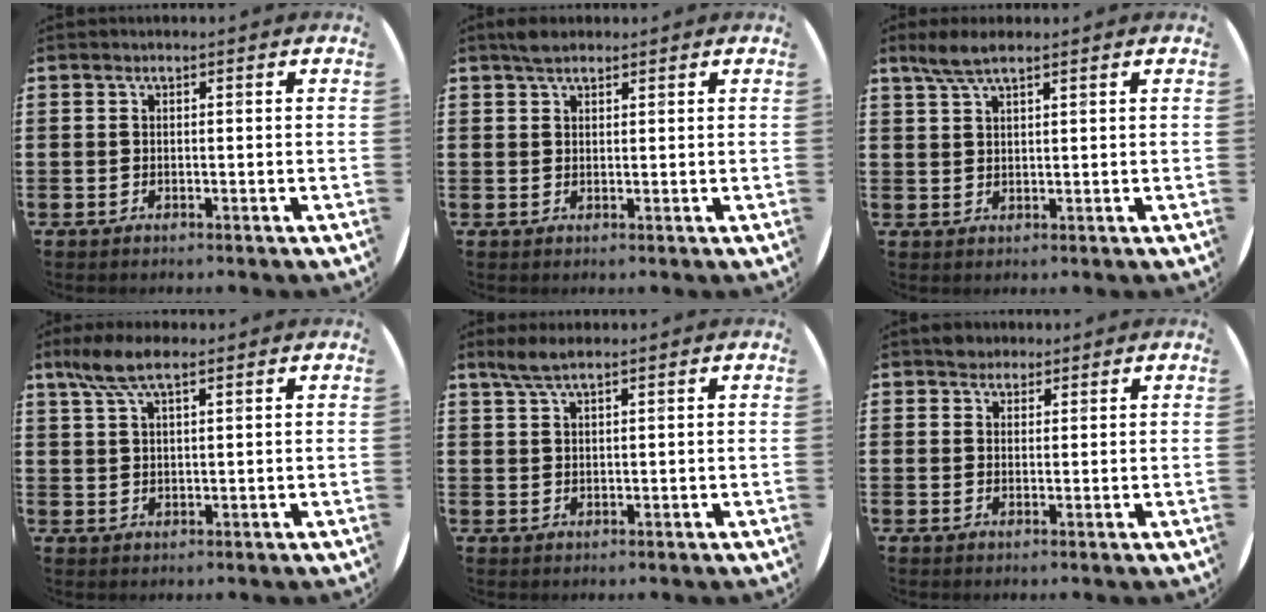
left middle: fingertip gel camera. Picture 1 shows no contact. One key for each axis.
{"total": 2.1, "fx": 1.8, "fy": 0.8, "fz": 0.8, "tx": -0.011, "ty": 0.002, "tz": 0.031}
{"total": 3.6, "fx": 2.7, "fy": 0.7, "fz": 2.3, "tx": -0.050, "ty": 0.005, "tz": 0.048}
{"total": 5.6, "fx": 3.9, "fy": 1.7, "fz": 3.8, "tx": -0.083, "ty": 0.004, "tz": 0.069}
{"total": 3.0, "fx": 2.2, "fy": 0.5, "fz": 1.9, "tx": -0.040, "ty": 0.004, "tz": 0.040}
{"total": 2.2, "fx": 2.0, "fy": 1.0, "fz": 0.0, "tx": 0.005, "ty": 0.002, "tz": 0.038}